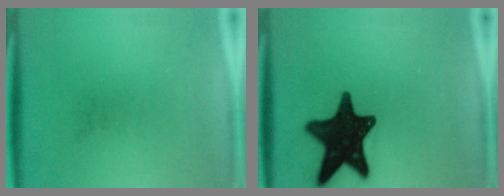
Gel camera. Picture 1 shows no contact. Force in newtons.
{"total": 17.5}